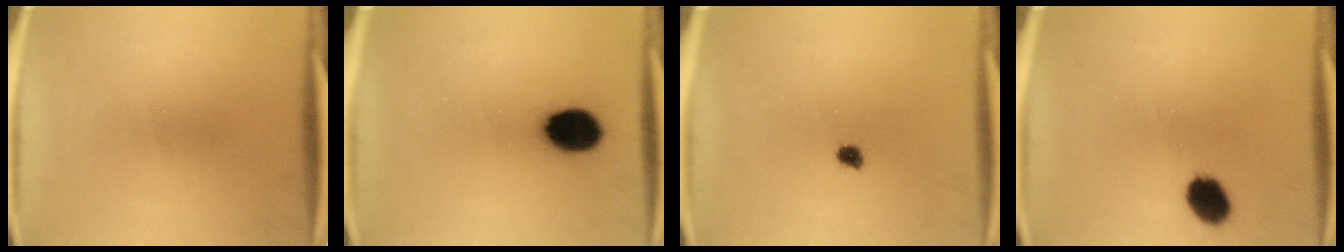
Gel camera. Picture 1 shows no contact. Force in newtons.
{"total": 10.8}
{"total": 1.8}
{"total": 6.4}